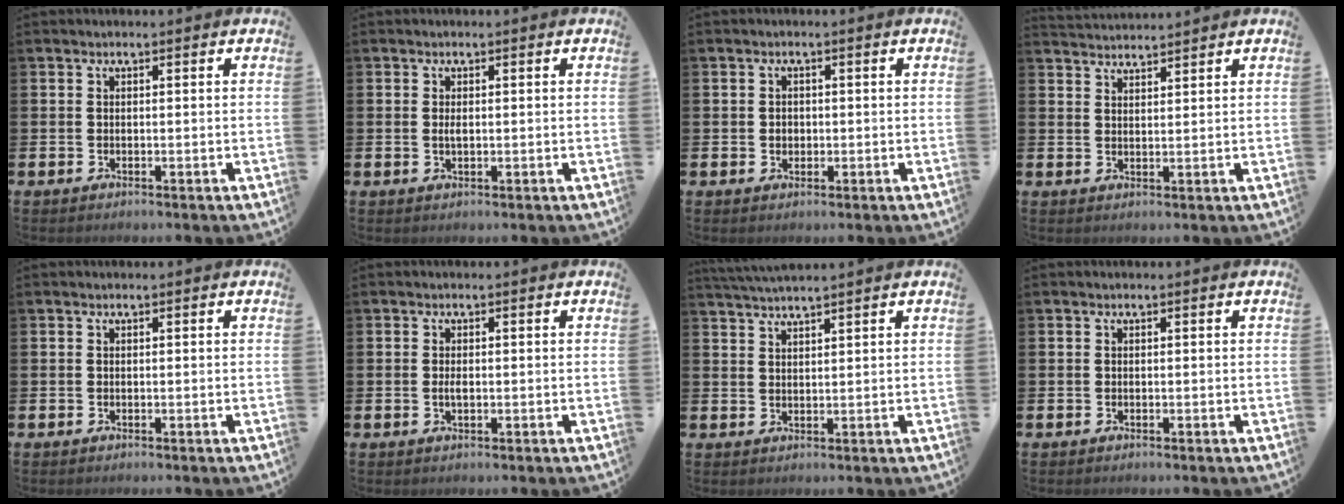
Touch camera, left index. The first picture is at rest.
{"total": 0.9, "force": [0.1, 0.4, 0.8], "torque": [-0.015, 0.002, 0.001]}
{"total": 1.3, "force": [0.1, 1.2, 0.6], "torque": [0.004, 0.003, -0.004]}
{"total": 2.8, "force": [2.8, 0.0, -0.1], "torque": [-0.001, -0.014, 0.051]}
{"total": 0.0}
{"total": 1.2, "force": [0.0, 0.5, 1.1], "torque": [-0.020, 0.002, -0.003]}
{"total": 2.8, "force": [2.8, -0.3, 0.3], "torque": [-0.019, -0.005, 0.054]}
{"total": 0.0}